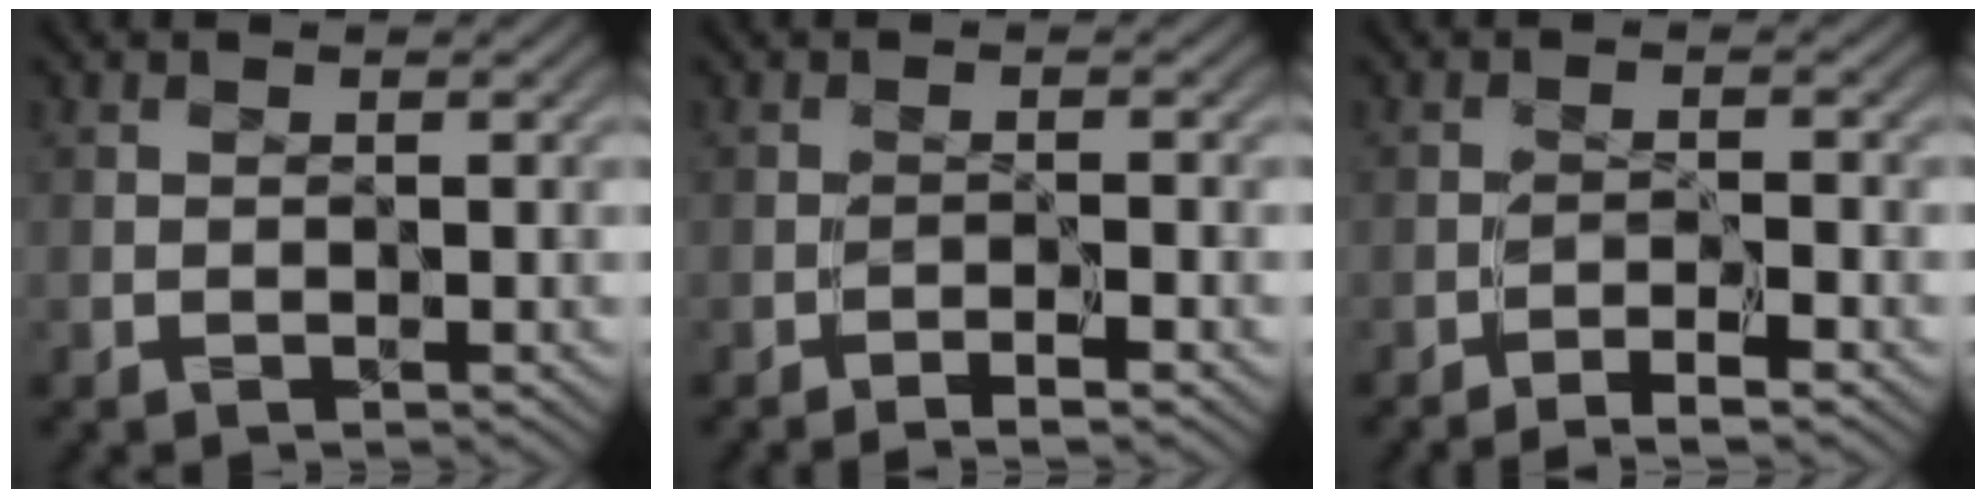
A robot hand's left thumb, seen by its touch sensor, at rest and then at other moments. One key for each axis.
{"total": 2.2, "fx": -1.5, "fy": -0.1, "fz": 1.6, "tx": -0.032, "ty": 0.007, "tz": -0.027}
{"total": 3.4, "fx": -2.5, "fy": 0.0, "fz": 2.2, "tx": -0.043, "ty": 0.010, "tz": -0.045}